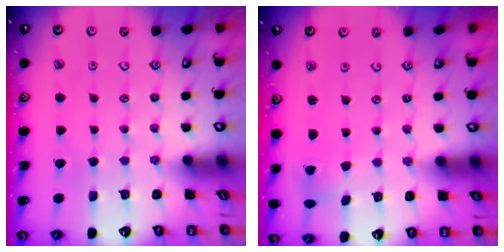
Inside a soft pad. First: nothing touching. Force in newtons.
{"total": 2.0, "press": 2.0, "slide": 0.3}